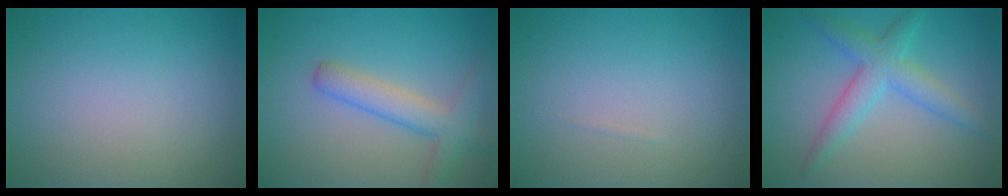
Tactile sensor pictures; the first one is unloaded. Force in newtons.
{"total": 3.8, "press": 3.8, "slide": 0.3}
{"total": 0.0}
{"total": 4.0, "press": 4.0, "slide": 0.1}